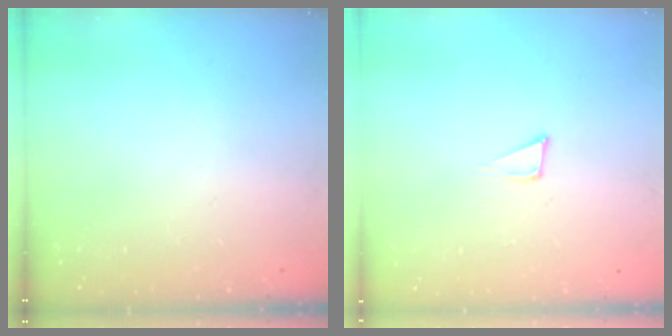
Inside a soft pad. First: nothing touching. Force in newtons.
{"total": 5.0, "press": 4.9, "slide": 0.8}